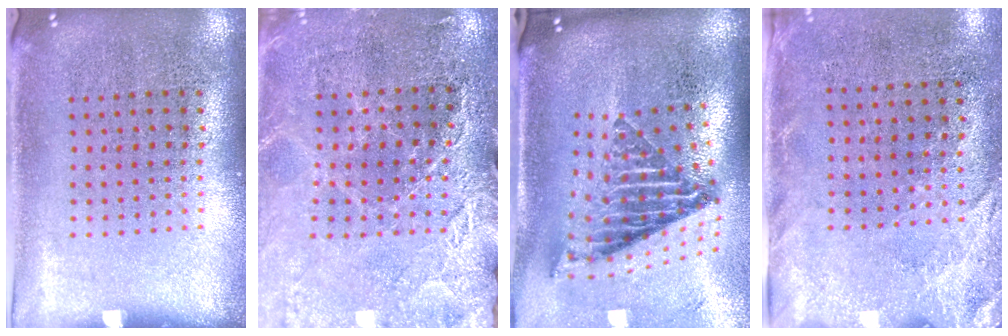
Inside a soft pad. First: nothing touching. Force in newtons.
{"total": 2.8, "press": 2.8, "slide": 0.3}
{"total": 2.7, "press": 1.7, "slide": 2.1}
{"total": 2.6, "press": 2.0, "slide": 1.5}